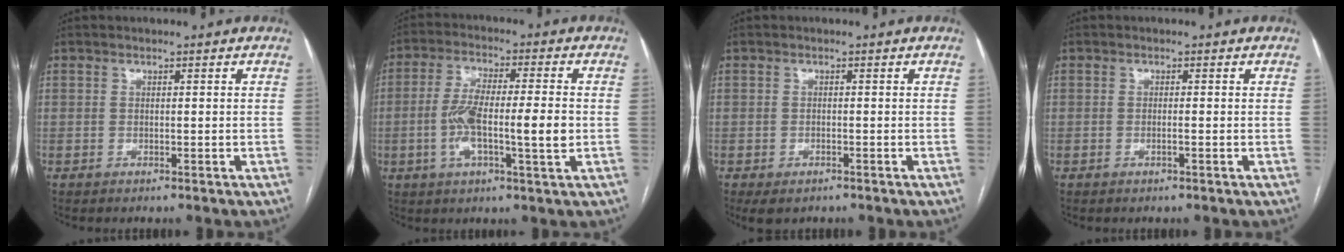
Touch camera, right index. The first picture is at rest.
{"total": 10.7, "force": [-1.5, 1.6, 10.5], "torque": [-0.193, 0.012, -0.027]}
{"total": 3.3, "force": [-2.3, 1.6, 1.7], "torque": [-0.028, -0.005, -0.030]}
{"total": 0.8, "force": [-0.3, -0.1, 0.7], "torque": [-0.014, 0.002, -0.002]}